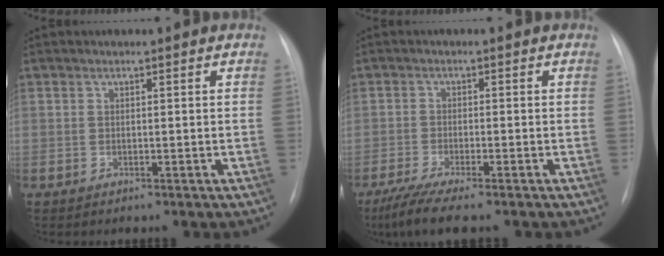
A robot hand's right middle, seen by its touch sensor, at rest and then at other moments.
{"total": 6.7, "force": [-5.1, 0.3, 4.3], "torque": [-0.080, -0.020, -0.086]}